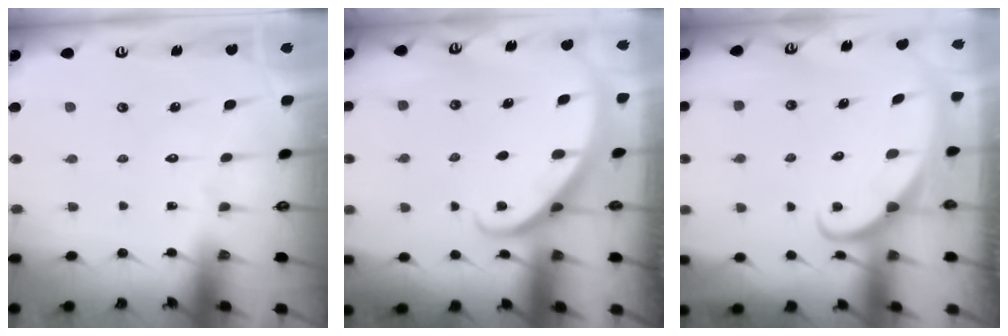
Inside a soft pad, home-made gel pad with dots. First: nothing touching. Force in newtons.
{"total": 2.2, "press": 2.2, "slide": 0.1}
{"total": 2.5, "press": 2.5, "slide": 0.3}